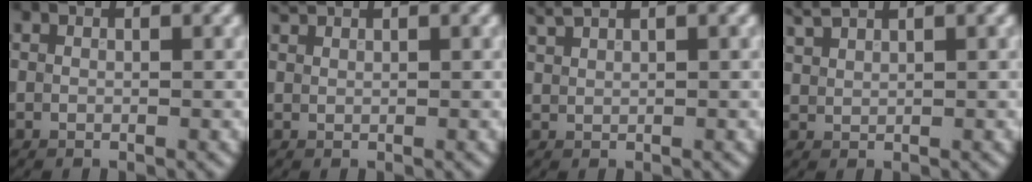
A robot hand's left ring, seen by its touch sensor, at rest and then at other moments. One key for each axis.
{"total": 0.7, "fx": 0.7, "fy": 0.1, "fz": 0.1, "tx": -0.002, "ty": 0.001, "tz": 0.016}
{"total": 1.7, "fx": 1.5, "fy": 0.3, "fz": 0.7, "tx": -0.015, "ty": 0.004, "tz": 0.034}
{"total": 1.9, "fx": 1.8, "fy": 0.2, "fz": 0.7, "tx": -0.016, "ty": 0.007, "tz": 0.044}